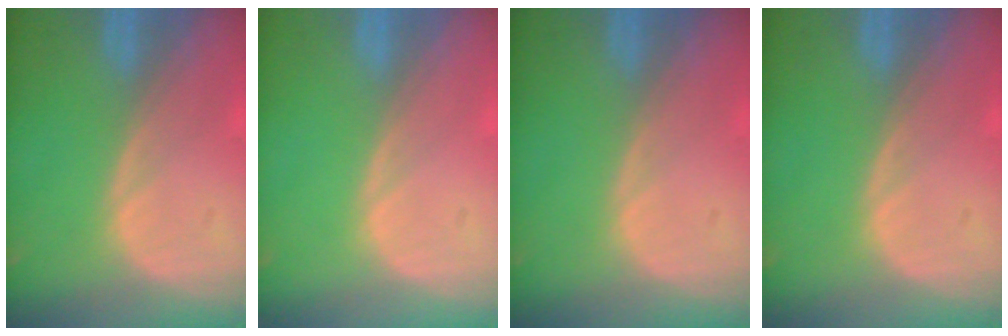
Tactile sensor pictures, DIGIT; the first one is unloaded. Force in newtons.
{"total": 0.0}
{"total": 0.0}
{"total": 0.0}